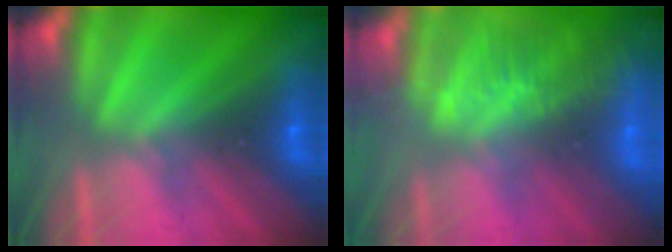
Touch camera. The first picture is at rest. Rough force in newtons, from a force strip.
{"total": 3.4}